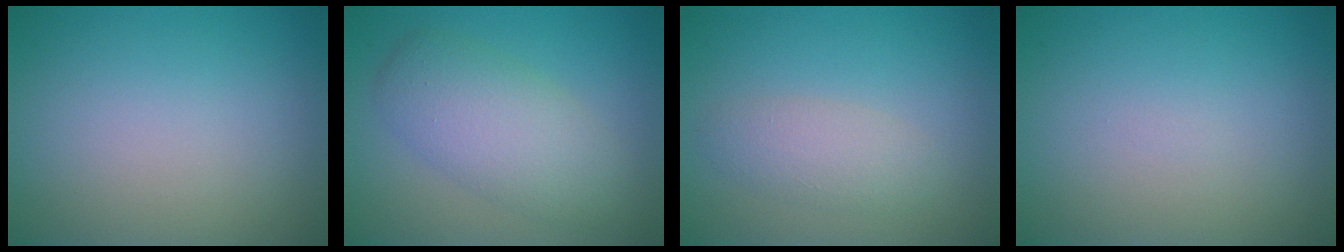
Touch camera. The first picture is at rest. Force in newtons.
{"total": 5.4, "press": 5.4, "slide": 0.1}
{"total": 2.5, "press": 2.5, "slide": 0.1}
{"total": 0.0}